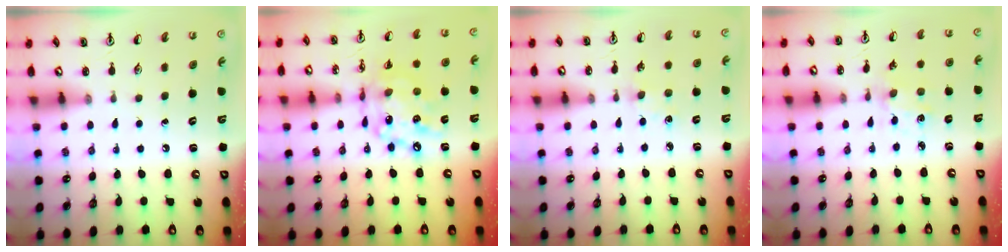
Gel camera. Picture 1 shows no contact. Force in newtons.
{"total": 15.2, "press": 15.1, "slide": 1.6}
{"total": 2.8, "press": 2.7, "slide": 0.5}
{"total": 0.8, "press": 0.7, "slide": 0.2}